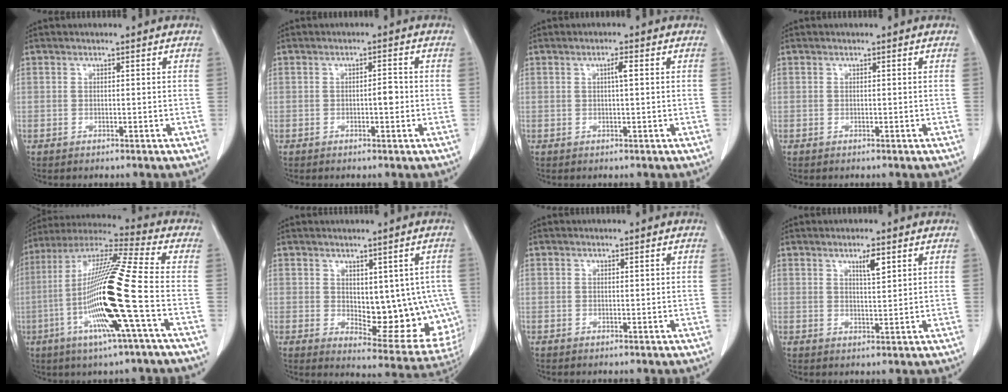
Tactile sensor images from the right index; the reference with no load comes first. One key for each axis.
{"total": 2.0, "fx": -0.4, "fy": 0.5, "fz": 1.9, "tx": -0.028, "ty": 0.003, "tz": -0.007}
{"total": 1.6, "fx": 0.3, "fy": 0.0, "fz": 1.6, "tx": -0.028, "ty": 0.003, "tz": 0.005}
{"total": 0.0}
{"total": 19.0, "fx": -4.6, "fy": -0.8, "fz": 18.4, "tx": -0.366, "ty": -0.012, "tz": -0.101}
{"total": 13.4, "fx": -0.1, "fy": 6.5, "fz": 11.7, "tx": -0.126, "ty": -0.004, "tz": 0.018}
{"total": 0.0}
{"total": 3.0, "fx": 1.7, "fy": 0.4, "fz": 2.4, "tx": -0.042, "ty": -0.003, "tz": 0.030}